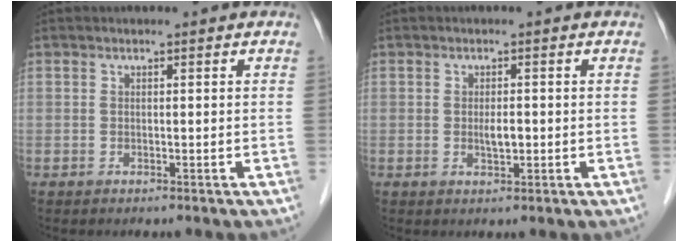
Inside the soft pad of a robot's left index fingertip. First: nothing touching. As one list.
[{"total": 1.9, "force": [-0.4, 0.6, 1.8], "torque": [-0.034, -0.004, -0.006]}]